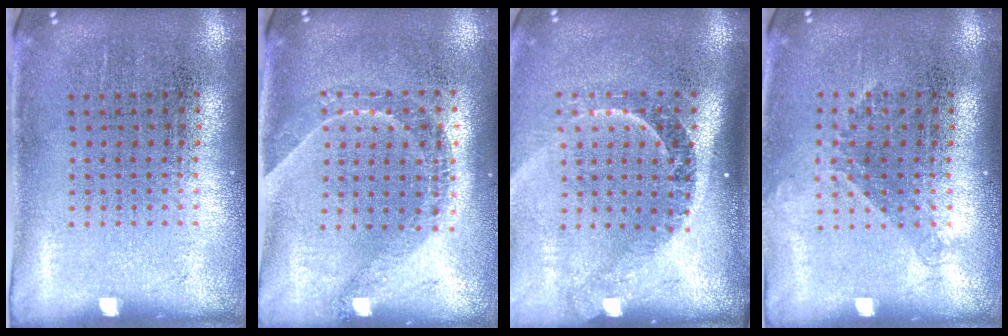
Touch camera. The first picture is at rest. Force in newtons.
{"total": 1.5, "press": 1.3, "slide": 0.9}
{"total": 2.3, "press": 1.6, "slide": 1.6}
{"total": 1.2, "press": 0.9, "slide": 0.8}